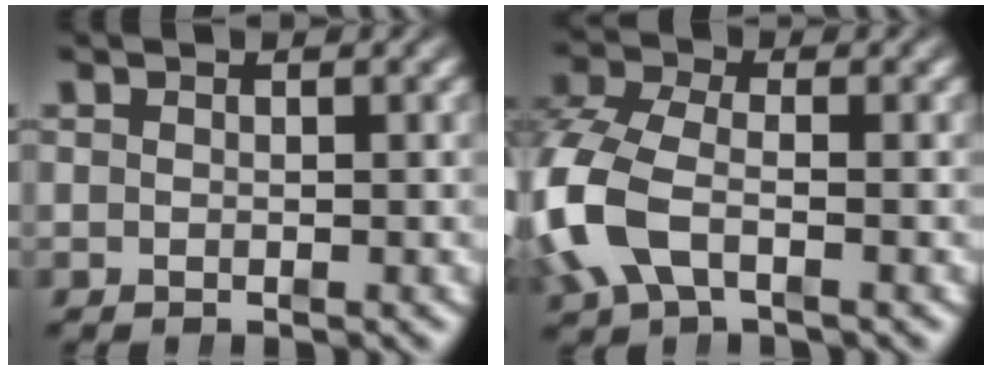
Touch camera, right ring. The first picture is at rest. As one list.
[{"total": 6.1, "force": [-1.1, 4.3, 4.1], "torque": [-0.134, -0.026, -0.008]}]